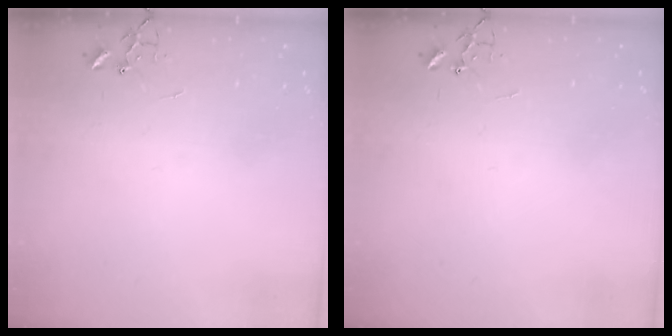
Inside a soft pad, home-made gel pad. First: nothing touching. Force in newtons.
{"total": 0.0}